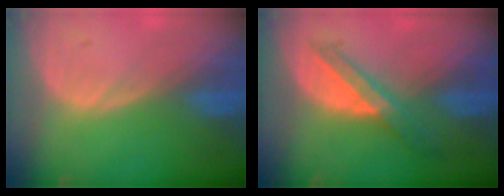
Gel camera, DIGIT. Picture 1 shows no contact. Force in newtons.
{"total": 5.7, "press": 5.2, "slide": 2.4}